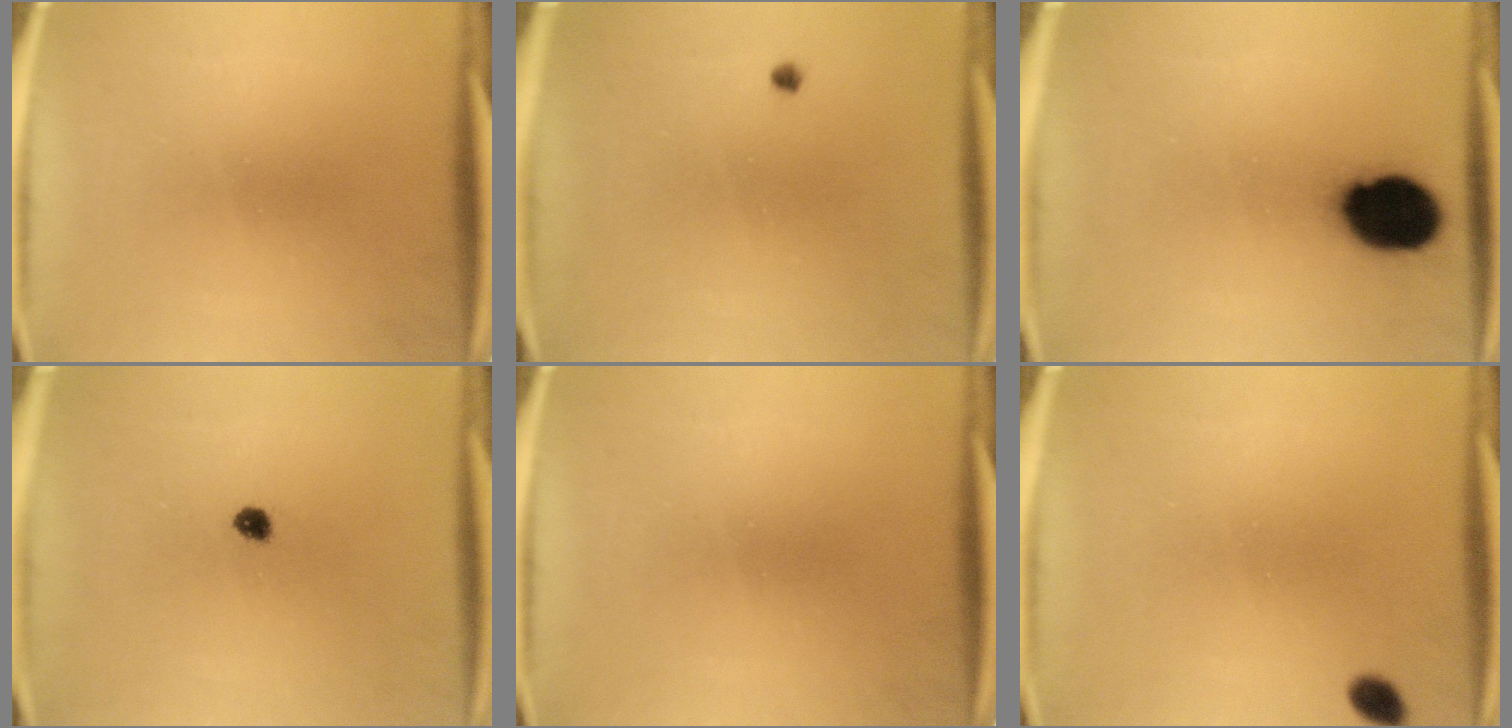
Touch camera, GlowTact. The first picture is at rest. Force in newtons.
{"total": 0.6}
{"total": 14.8}
{"total": 1.9}
{"total": 0.0}
{"total": 2.1}